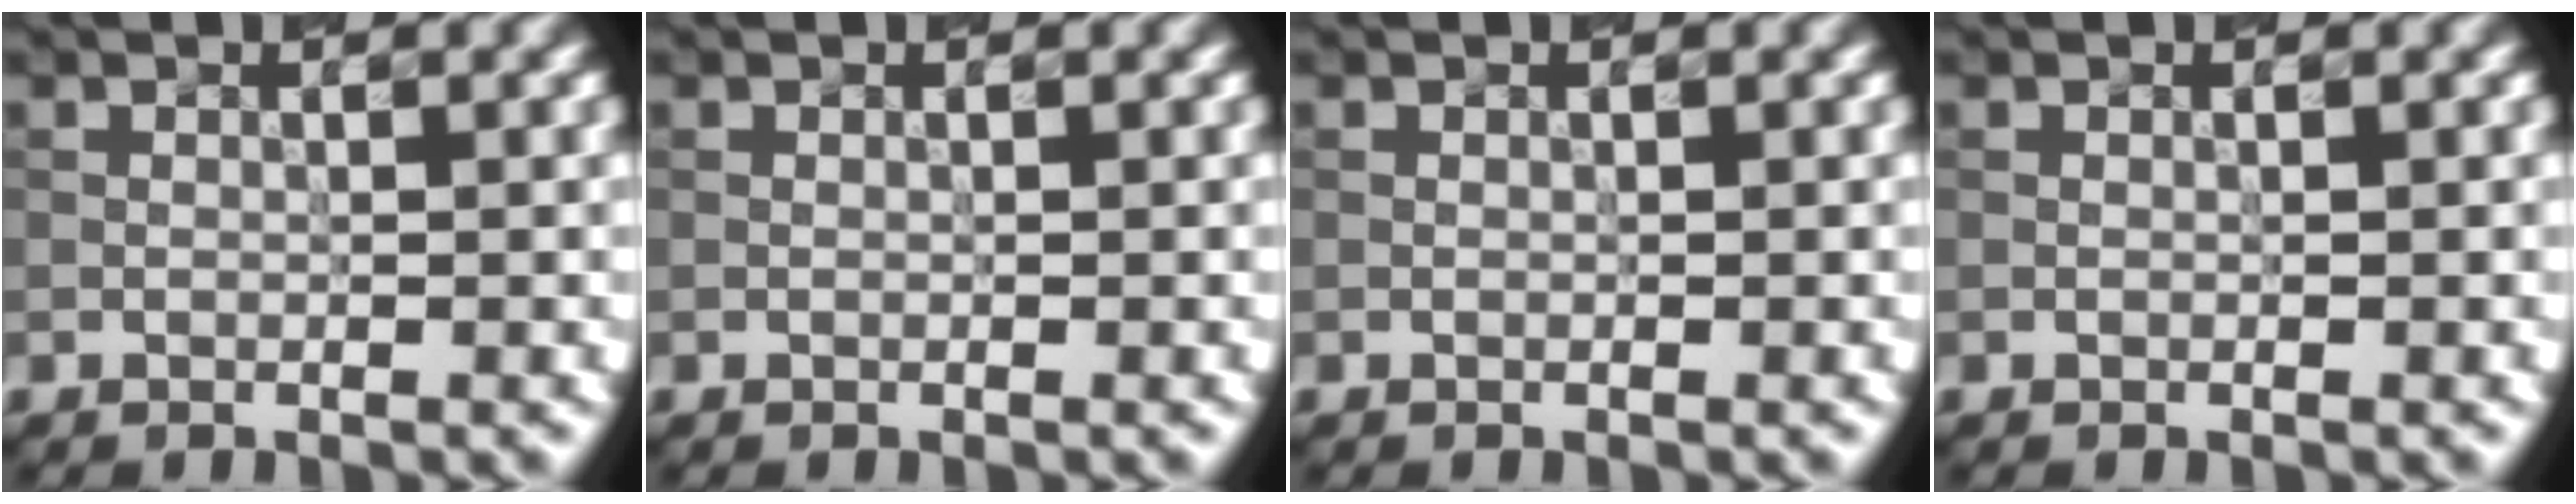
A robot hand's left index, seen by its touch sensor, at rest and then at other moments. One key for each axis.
{"total": 0.0}
{"total": 0.0}
{"total": 0.0}